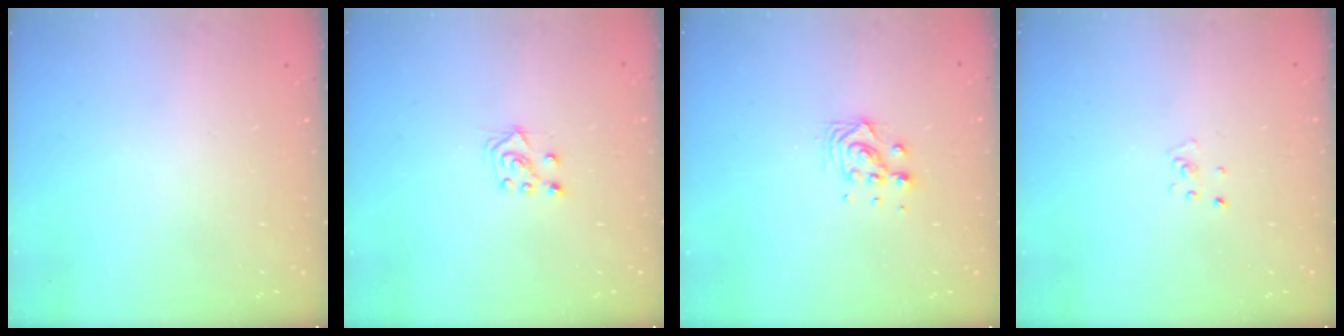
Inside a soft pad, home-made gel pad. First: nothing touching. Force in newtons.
{"total": 5.7, "press": 5.7, "slide": 0.8}
{"total": 6.9, "press": 6.9, "slide": 0.4}
{"total": 2.6, "press": 2.6, "slide": 0.3}